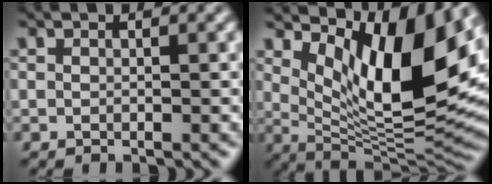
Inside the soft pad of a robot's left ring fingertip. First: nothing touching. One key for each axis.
{"total": 12.4, "fx": 4.3, "fy": 4.5, "fz": 10.7, "tx": -0.165, "ty": -0.015, "tz": 0.085}